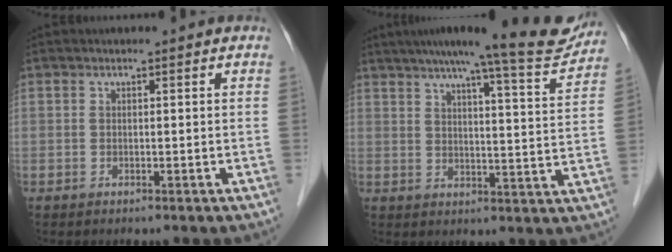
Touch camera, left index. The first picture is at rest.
{"total": 15.3, "force": [13.6, 0.8, 7.0], "torque": [-0.093, -0.019, 0.169]}